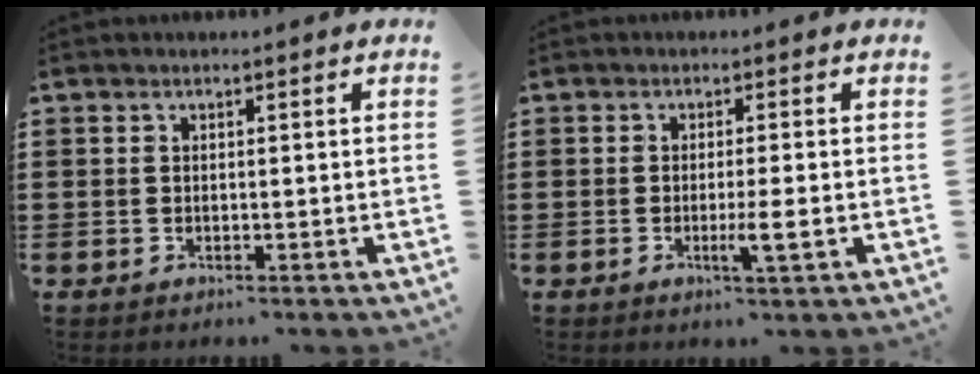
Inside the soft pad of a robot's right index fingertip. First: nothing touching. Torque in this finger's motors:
{"motor_torque": [0.95, 0.03, 0.11, 0.10]}